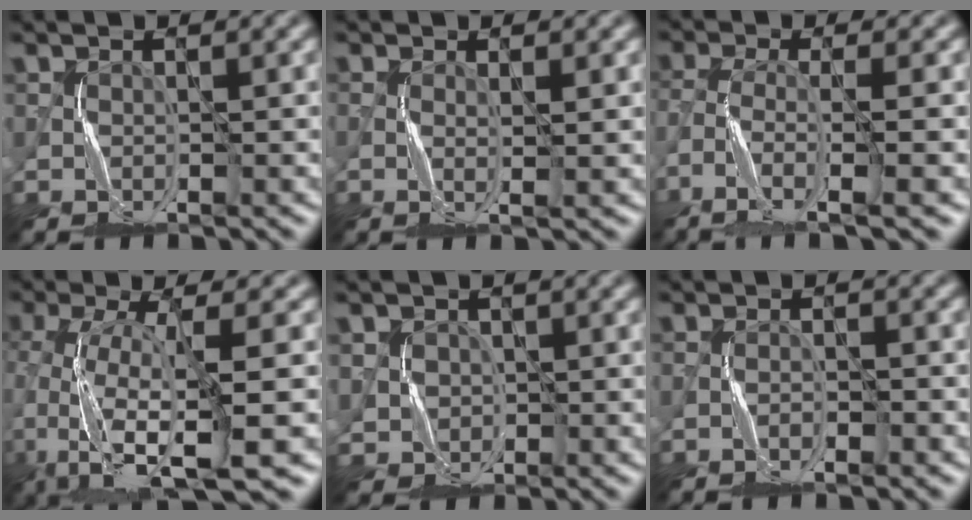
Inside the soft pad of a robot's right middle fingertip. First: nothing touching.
{"total": 0.9, "force": [-0.2, -0.1, 0.9], "torque": [-0.015, 0.001, -0.007]}
{"total": 6.2, "force": [-4.3, 1.1, 4.3], "torque": [-0.078, -0.003, -0.093]}
{"total": 9.7, "force": [-3.8, 2.4, 8.6], "torque": [-0.157, -0.011, -0.070]}
{"total": 3.3, "force": [0.8, 3.1, 0.8], "torque": [-0.045, 0.006, 0.026]}
{"total": 1.8, "force": [-1.5, 0.4, 0.9], "torque": [-0.006, 0.011, -0.029]}